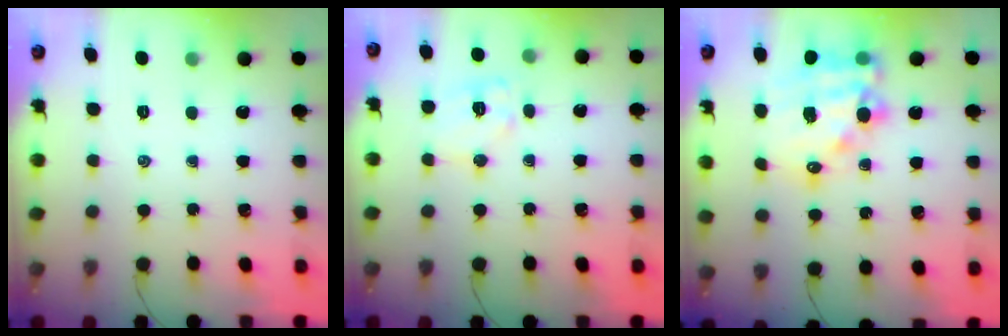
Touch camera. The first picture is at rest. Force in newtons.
{"total": 9.7, "press": 9.7, "slide": 0.6}
{"total": 15.4, "press": 15.0, "slide": 3.2}